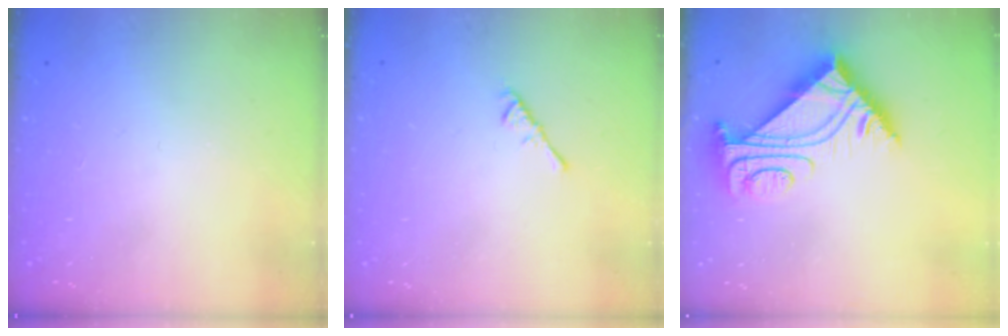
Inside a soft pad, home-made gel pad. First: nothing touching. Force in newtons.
{"total": 2.4, "press": 2.3, "slide": 0.6}
{"total": 8.0, "press": 8.0, "slide": 0.6}